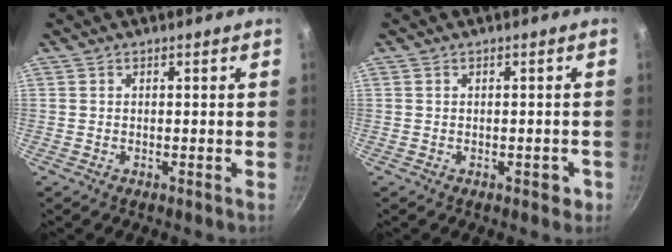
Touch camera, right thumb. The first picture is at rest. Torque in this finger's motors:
{"motor_torque": [0.23, 0.07, -0.21, 0.02, 0.12]}